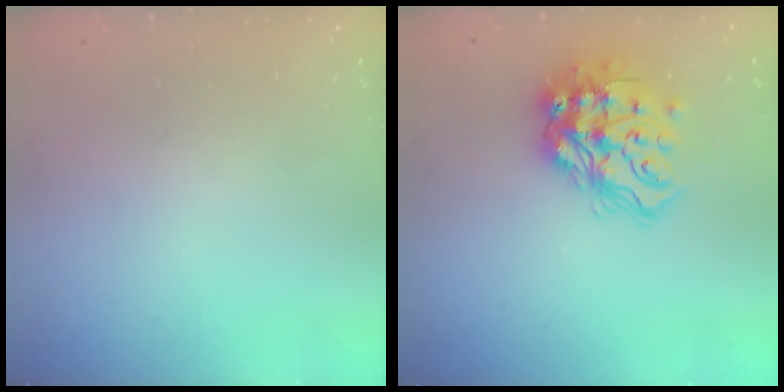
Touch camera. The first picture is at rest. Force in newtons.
{"total": 16.6, "press": 16.5, "slide": 1.9}